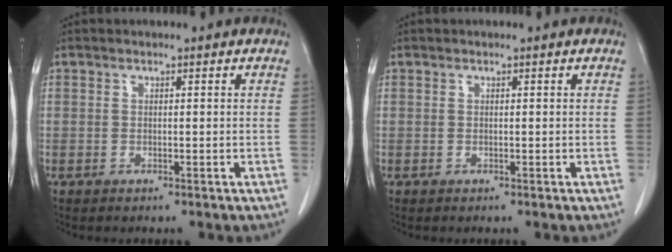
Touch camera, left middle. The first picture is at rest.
{"total": 0.0}